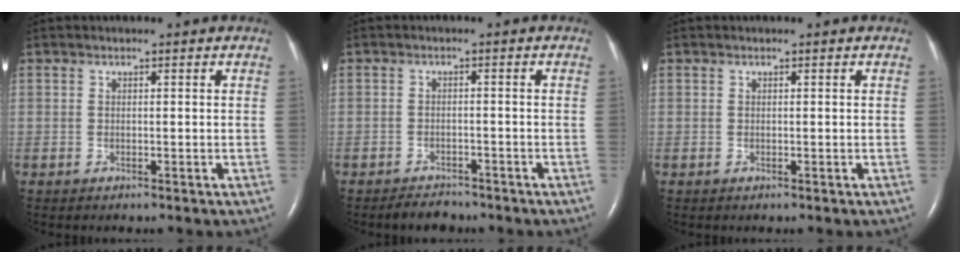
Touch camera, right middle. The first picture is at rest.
{"total": 2.9, "force": [-2.6, 1.1, 0.7], "torque": [-0.020, -0.002, -0.040]}
{"total": 0.0}